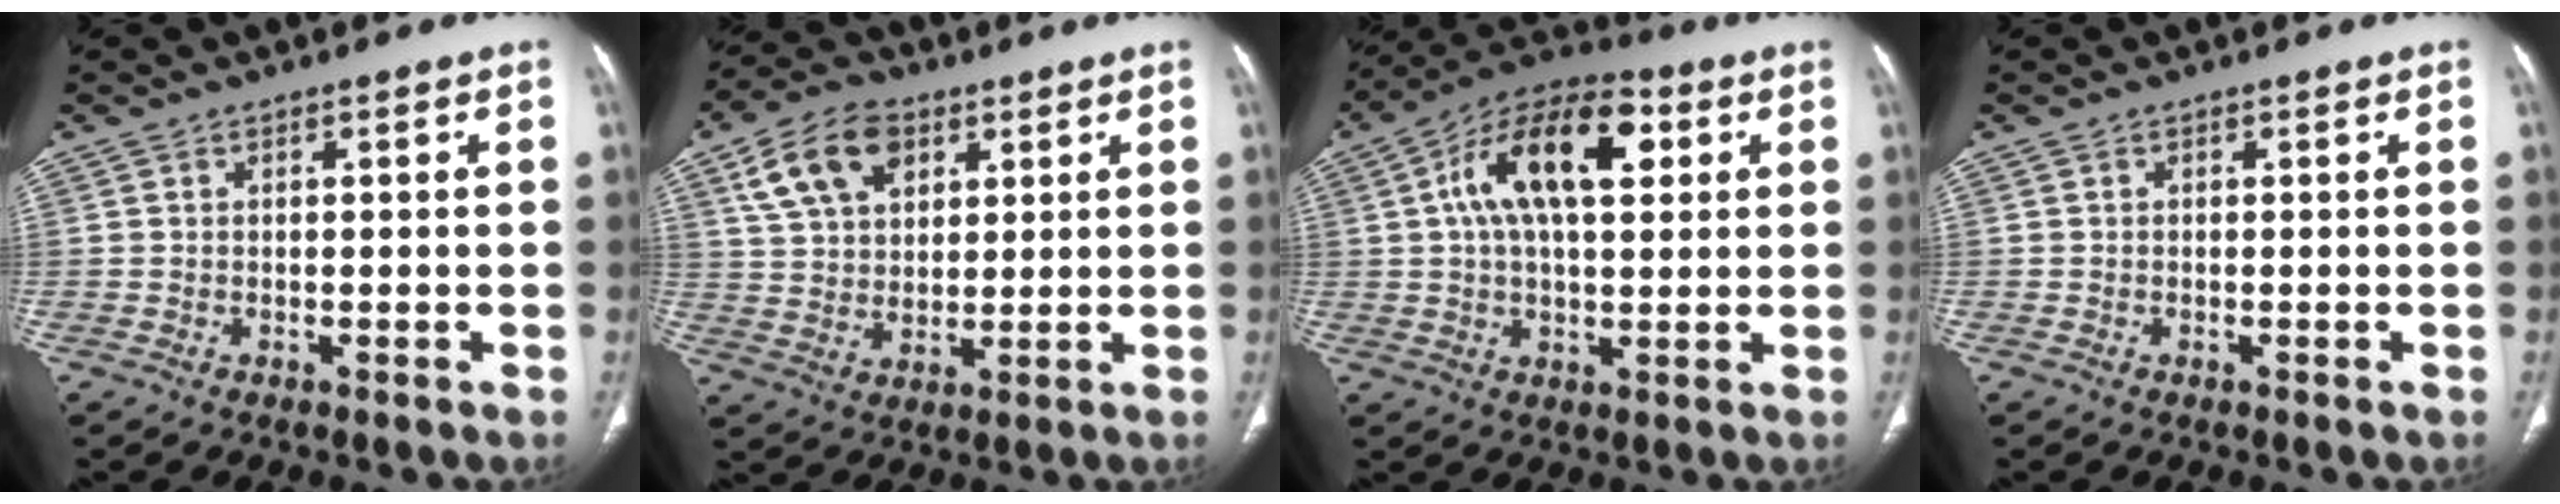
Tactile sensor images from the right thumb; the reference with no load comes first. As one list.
[{"total": 12.1, "force": [5.5, 7.8, 7.3], "torque": [-0.118, -0.006, 0.103]}, {"total": 17.0, "force": [4.6, 8.5, 14.0], "torque": [-0.222, 0.021, 0.069]}, {"total": 0.0}]